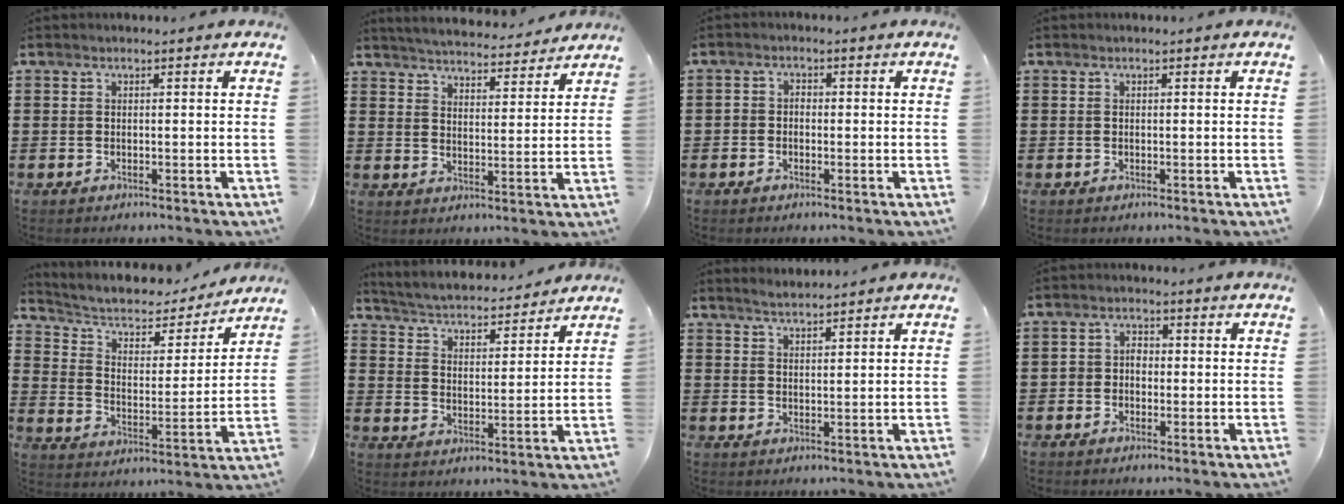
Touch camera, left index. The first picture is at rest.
{"total": 4.8, "force": [4.8, 0.0, 0.6], "torque": [-0.032, -0.031, 0.082]}
{"total": 1.4, "force": [-0.8, 1.0, 0.7], "torque": [-0.017, 0.005, -0.017]}
{"total": 0.0}
{"total": 5.0, "force": [4.0, 2.1, 2.1], "torque": [-0.062, -0.021, 0.060]}
{"total": 3.9, "force": [3.9, -0.1, 0.4], "torque": [-0.031, -0.033, 0.062]}
{"total": 2.1, "force": [2.0, 0.0, 0.3], "torque": [-0.011, 0.002, 0.039]}
{"total": 2.4, "force": [-0.5, 1.9, 1.4], "torque": [-0.032, 0.008, -0.014]}